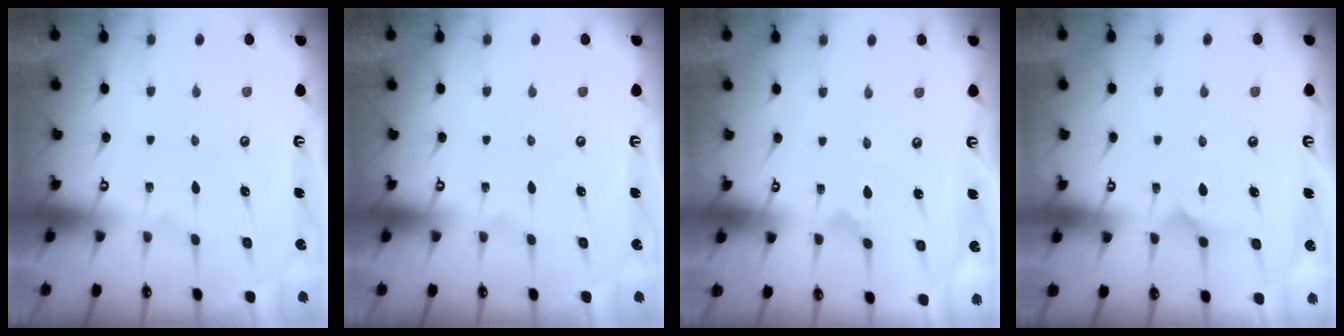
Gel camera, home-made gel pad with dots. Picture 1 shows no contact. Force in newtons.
{"total": 0.0}
{"total": 3.2, "press": 3.1, "slide": 0.2}
{"total": 6.1, "press": 6.1, "slide": 0.5}